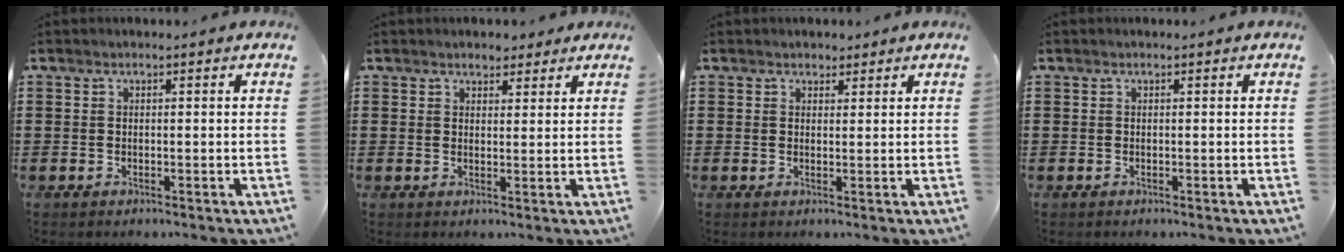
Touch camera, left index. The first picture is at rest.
{"total": 2.3, "force": [2.0, 1.1, 0.4], "torque": [-0.013, 0.007, 0.037]}
{"total": 1.3, "force": [1.1, 0.8, 0.0], "torque": [-0.005, 0.007, 0.020]}
{"total": 0.0}